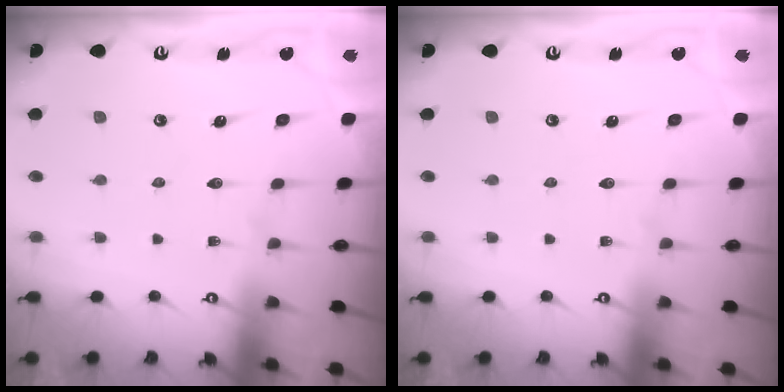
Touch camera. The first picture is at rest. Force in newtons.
{"total": 0.0}